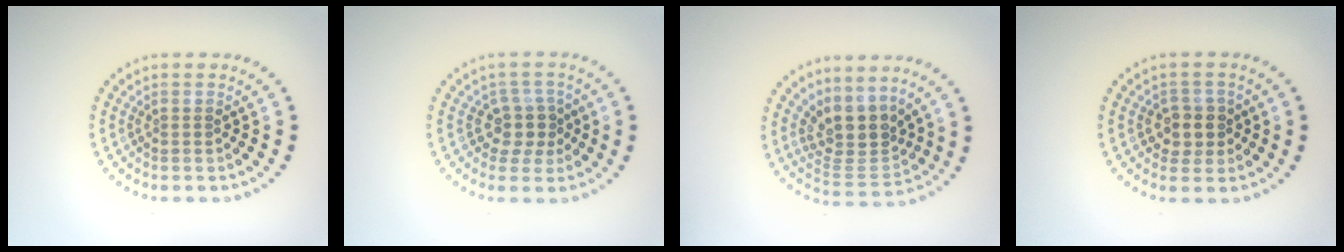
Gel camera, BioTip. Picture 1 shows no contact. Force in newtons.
{"total": 2.5, "press": 2.0, "slide": 1.6}
{"total": 4.0, "press": 3.1, "slide": 2.5}
{"total": 2.6, "press": 2.4, "slide": 0.9}